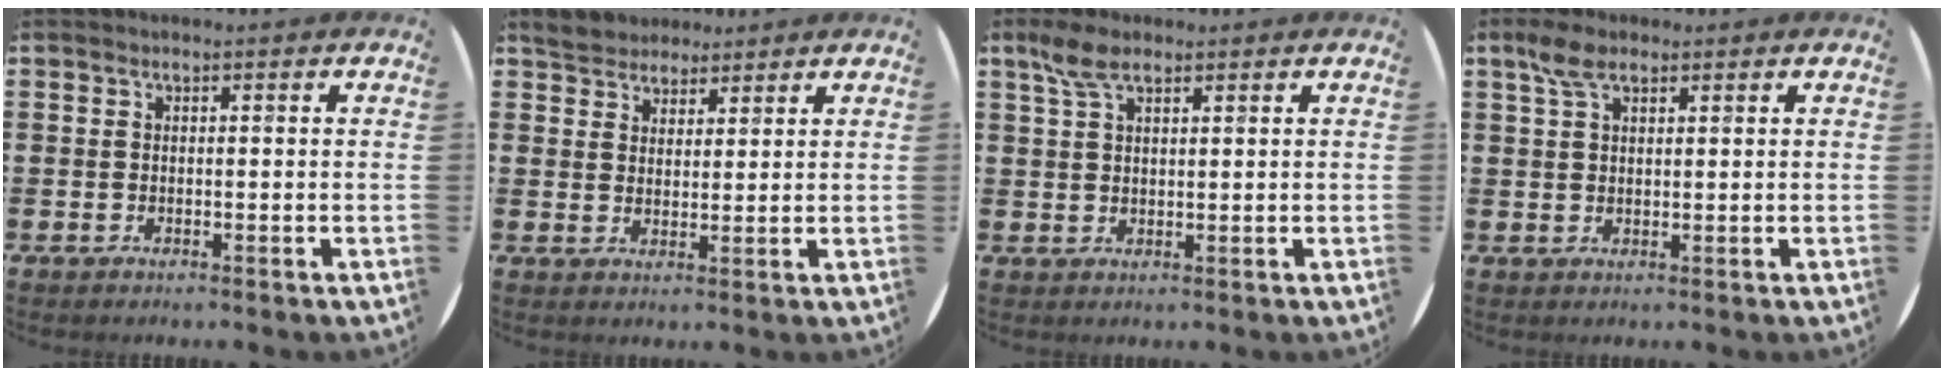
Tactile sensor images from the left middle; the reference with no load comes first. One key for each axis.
{"total": 4.0, "fx": 3.6, "fy": 1.6, "fz": 0.0, "tx": -0.013, "ty": 0.002, "tz": 0.070}
{"total": 4.0, "fx": 2.6, "fy": 1.7, "fz": 2.5, "tx": -0.047, "ty": 0.005, "tz": 0.044}
{"total": 3.5, "fx": 2.3, "fy": 1.6, "fz": 2.2, "tx": -0.040, "ty": 0.005, "tz": 0.039}